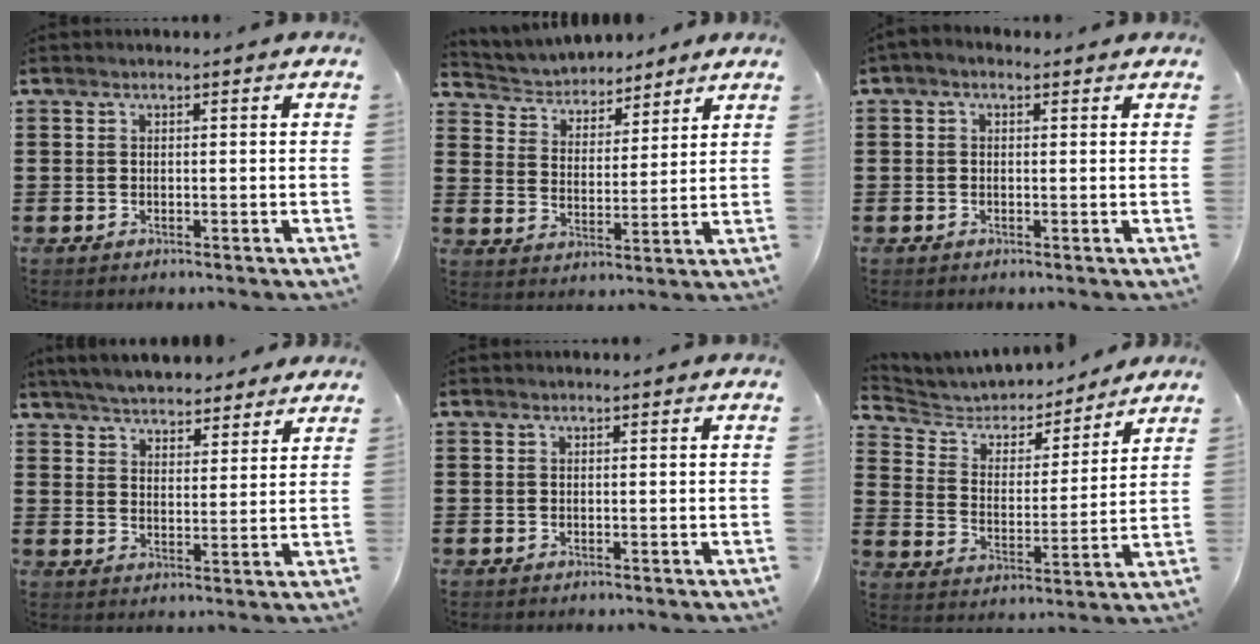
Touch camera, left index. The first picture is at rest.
{"total": 4.1, "force": [3.9, 1.1, -0.2], "torque": [-0.021, -0.025, 0.065]}
{"total": 1.0, "force": [-0.4, 0.8, 0.5], "torque": [-0.011, 0.004, -0.008]}
{"total": 5.3, "force": [5.2, 0.9, 0.8], "torque": [-0.035, -0.017, 0.094]}
{"total": 0.0}
{"total": 4.3, "force": [3.8, 1.8, 0.5], "torque": [-0.038, -0.028, 0.059]}